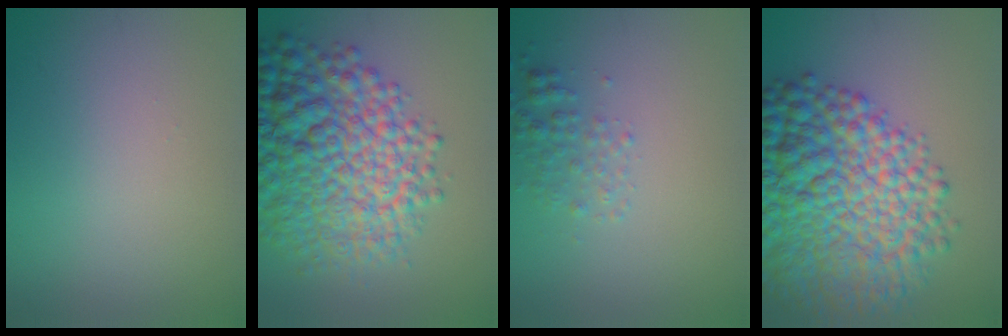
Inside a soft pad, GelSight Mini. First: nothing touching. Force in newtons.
{"total": 10.9, "press": 10.9, "slide": 0.3}
{"total": 1.8, "press": 1.8, "slide": 0.1}
{"total": 13.2, "press": 13.2, "slide": 0.3}